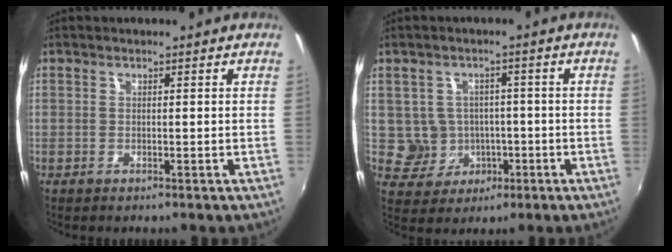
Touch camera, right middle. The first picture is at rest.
{"total": 6.4, "force": [-1.1, 6.2, 1.1], "torque": [-0.036, 0.015, 0.000]}